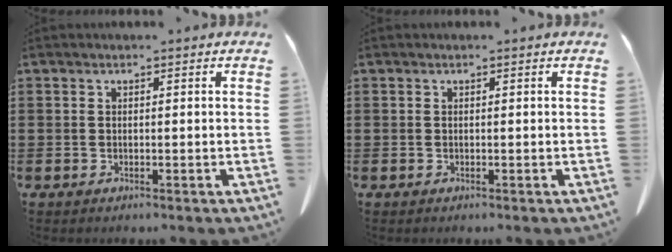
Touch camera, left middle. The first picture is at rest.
{"total": 0.0}